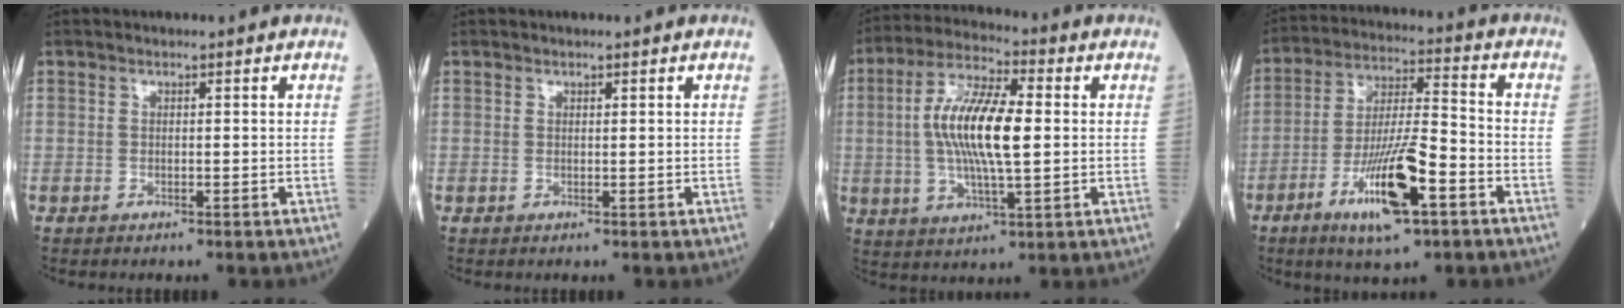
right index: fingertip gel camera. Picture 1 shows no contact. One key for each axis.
{"total": 0.0}
{"total": 13.2, "fx": 0.7, "fy": 3.1, "fz": 12.8, "tx": -0.251, "ty": 0.008, "tz": 0.010}
{"total": 13.7, "fx": -6.3, "fy": 2.1, "fz": 11.9, "tx": -0.224, "ty": -0.013, "tz": -0.110}